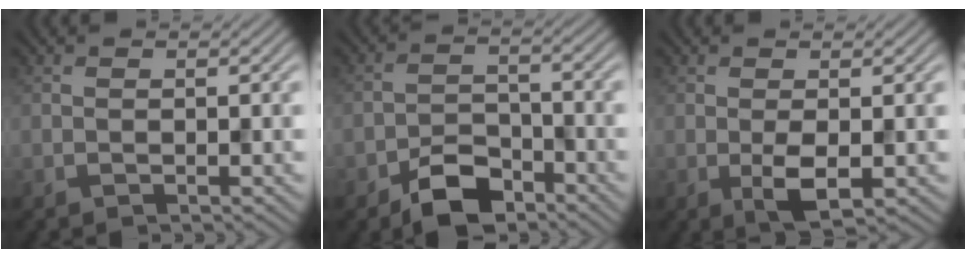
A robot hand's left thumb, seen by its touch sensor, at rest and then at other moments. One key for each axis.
{"total": 6.1, "fx": -4.2, "fy": 3.1, "fz": 3.2, "tx": -0.052, "ty": 0.000, "tz": -0.089}
{"total": 2.9, "fx": -0.3, "fy": 1.2, "fz": 2.6, "tx": -0.051, "ty": -0.007, "tz": -0.006}